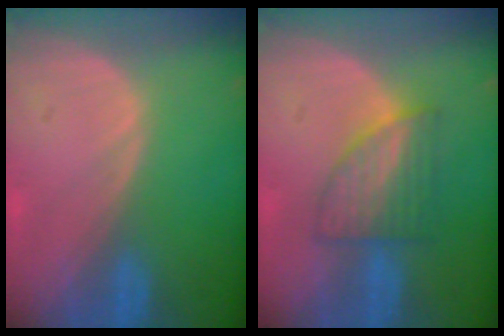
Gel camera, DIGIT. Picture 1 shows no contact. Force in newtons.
{"total": 5.9, "press": 5.8, "slide": 0.3}